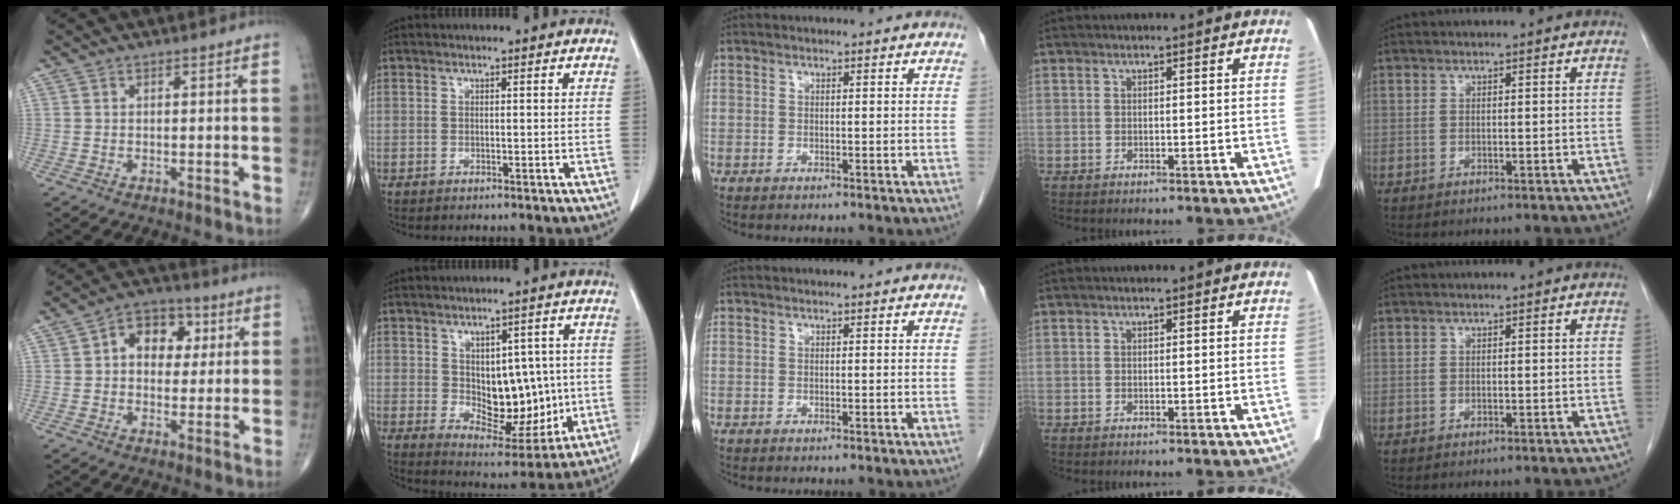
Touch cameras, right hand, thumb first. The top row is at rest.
{"thumb": {"total": 9.5, "force": [2.1, 6.9, 6.2], "torque": [-0.049, 0.011, 0.025]}, "index": {"total": 10.8, "force": [0.1, 6.3, 8.8], "torque": [-0.114, 0.004, 0.024]}}